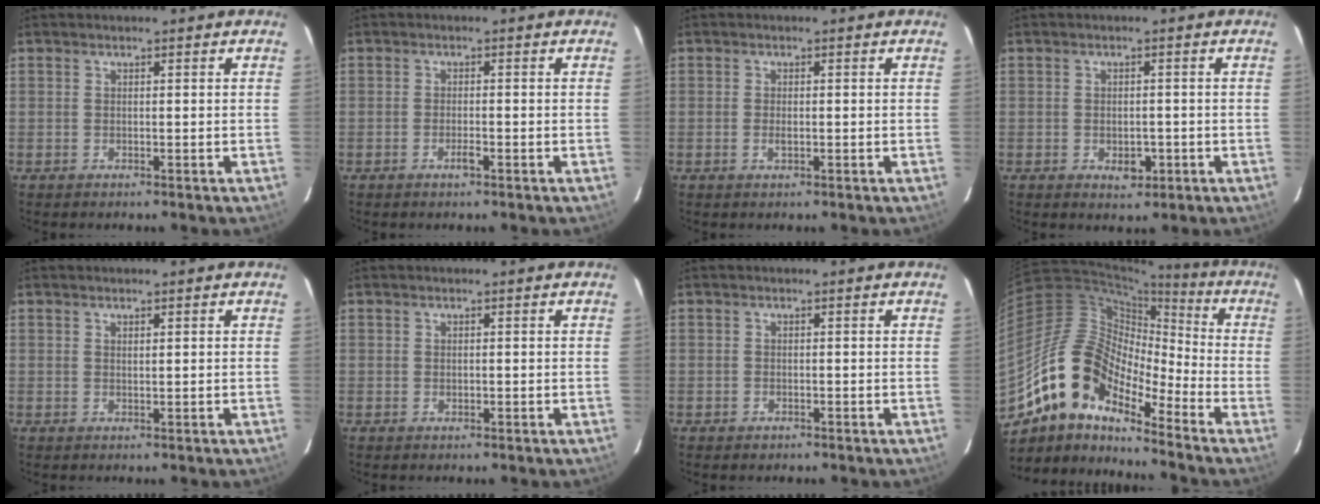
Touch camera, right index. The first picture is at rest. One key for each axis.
{"total": 1.8, "fx": -1.0, "fy": 0.4, "fz": 1.4, "tx": -0.028, "ty": 0.001, "tz": -0.018}
{"total": 1.5, "fx": -0.4, "fy": 0.7, "fz": 1.3, "tx": -0.025, "ty": 0.001, "tz": -0.006}
{"total": 3.6, "fx": -1.2, "fy": 2.4, "fz": 2.4, "tx": -0.040, "ty": -0.002, "tz": -0.011}
{"total": 0.8, "fx": 0.5, "fy": 0.2, "fz": 0.6, "tx": -0.011, "ty": 0.002, "tz": 0.009}
{"total": 0.7, "fx": -0.1, "fy": 0.5, "fz": 0.6, "tx": -0.009, "ty": 0.003, "tz": 0.000}
{"total": 1.0, "fx": -0.6, "fy": 0.7, "fz": 0.2, "tx": -0.003, "ty": 0.002, "tz": -0.008}
{"total": 15.1, "fx": -10.9, "fy": 6.1, "fz": 8.4, "tx": -0.136, "ty": 0.009, "tz": -0.222}